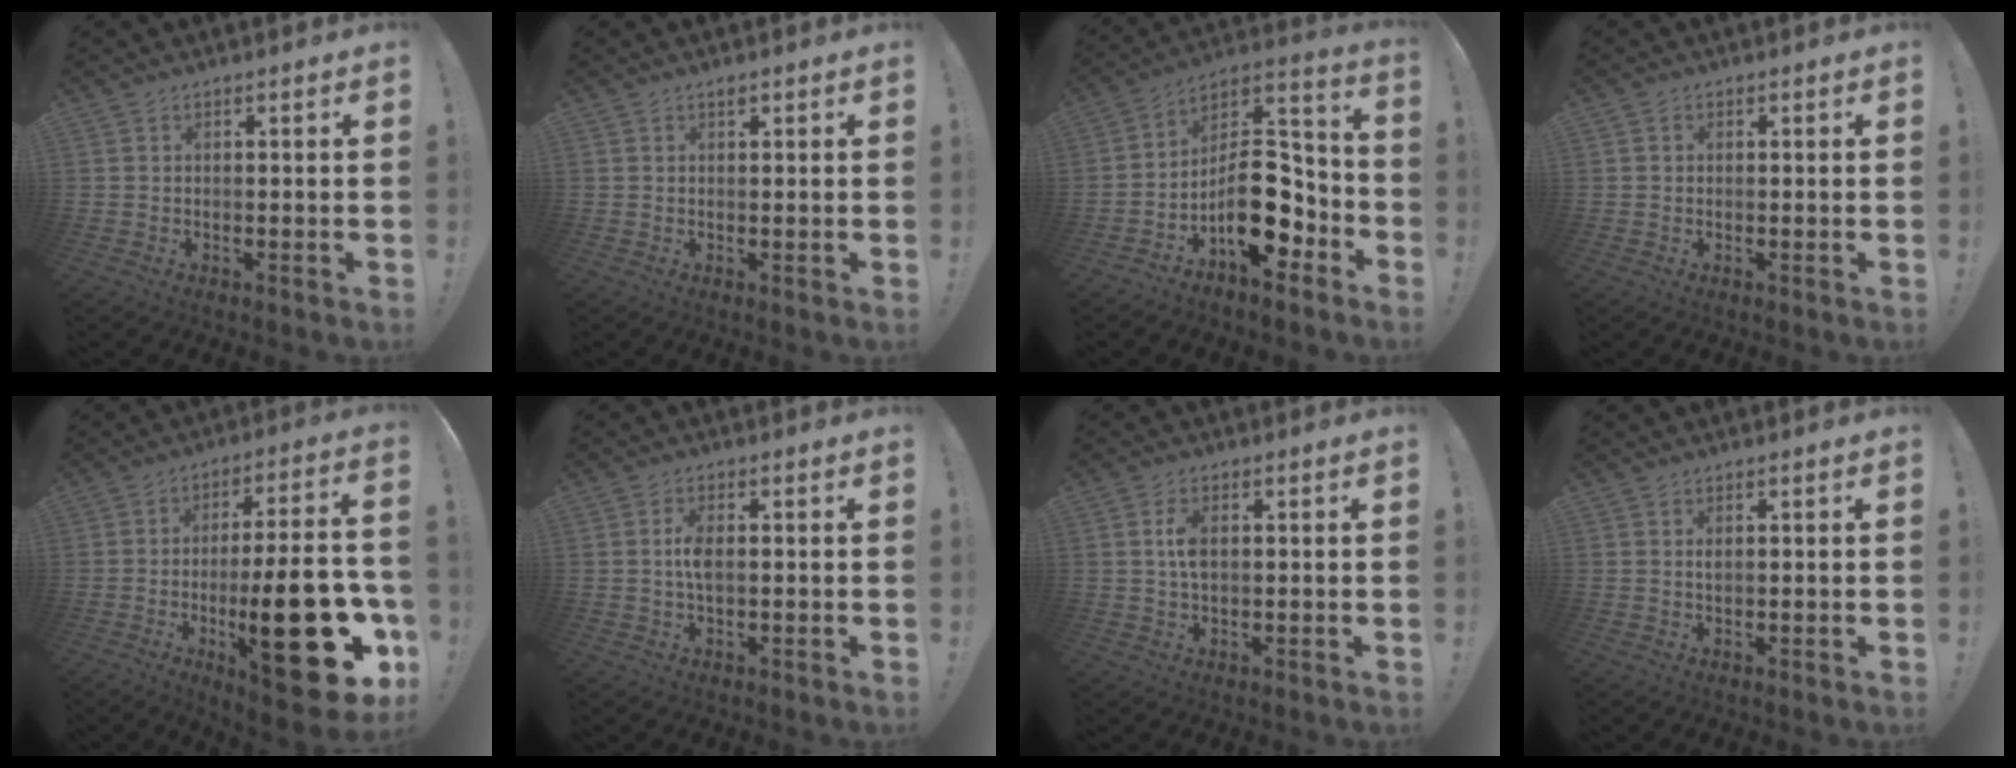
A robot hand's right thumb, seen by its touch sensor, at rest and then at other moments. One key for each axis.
{"total": 0.8, "fx": 0.6, "fy": 0.3, "fz": 0.5, "tx": -0.006, "ty": 0.000, "tz": 0.010}
{"total": 18.1, "fx": -6.5, "fy": 10.7, "fz": 13.1, "tx": -0.193, "ty": 0.032, "tz": -0.095}
{"total": 0.7, "fx": 0.1, "fy": 0.7, "fz": 0.2, "tx": 0.002, "ty": 0.001, "tz": 0.001}
{"total": 28.7, "fx": -7.9, "fy": 8.9, "fz": 26.1, "tx": -0.384, "ty": 0.033, "tz": -0.112}
{"total": 4.0, "fx": -0.1, "fy": 1.6, "fz": 3.6, "tx": -0.069, "ty": 0.001, "tz": -0.005}
{"total": 4.6, "fx": 0.6, "fy": 2.4, "fz": 3.8, "tx": -0.069, "ty": -0.001, "tz": 0.005}
{"total": 0.8, "fx": 0.3, "fy": 0.2, "fz": 0.7, "tx": -0.010, "ty": -0.002, "tz": 0.004}